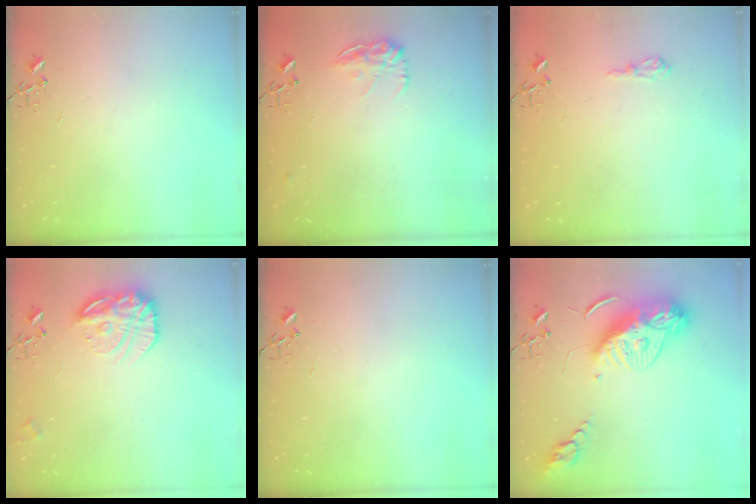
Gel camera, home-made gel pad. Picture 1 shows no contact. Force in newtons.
{"total": 10.8, "press": 10.7, "slide": 0.6}
{"total": 7.1, "press": 7.1, "slide": 0.9}
{"total": 17.1, "press": 17.0, "slide": 1.2}
{"total": 0.0}
{"total": 14.4, "press": 14.4, "slide": 1.3}